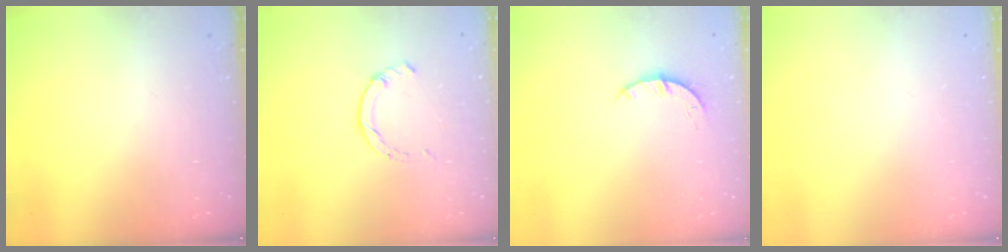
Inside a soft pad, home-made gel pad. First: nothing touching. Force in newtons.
{"total": 1.7, "press": 1.7, "slide": 0.2}
{"total": 3.3, "press": 3.2, "slide": 0.5}
{"total": 0.0}